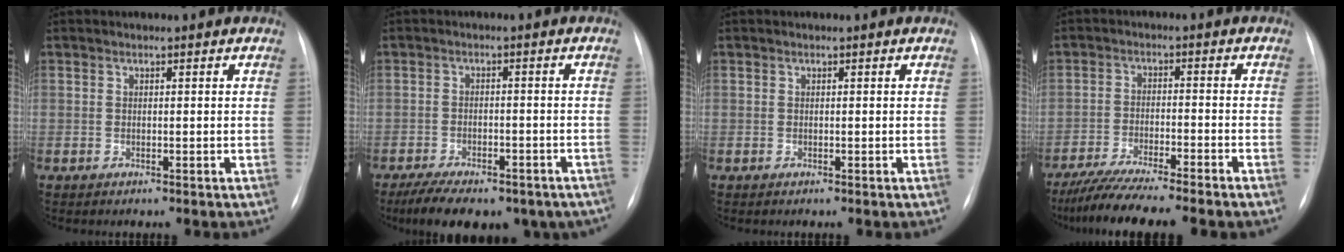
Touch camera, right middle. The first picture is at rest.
{"total": 17.6, "force": [-13.2, 7.5, 8.8], "torque": [-0.144, -0.007, -0.172]}
{"total": 0.0}
{"total": 11.0, "force": [-9.2, -0.3, 5.9], "torque": [-0.091, -0.027, -0.149]}